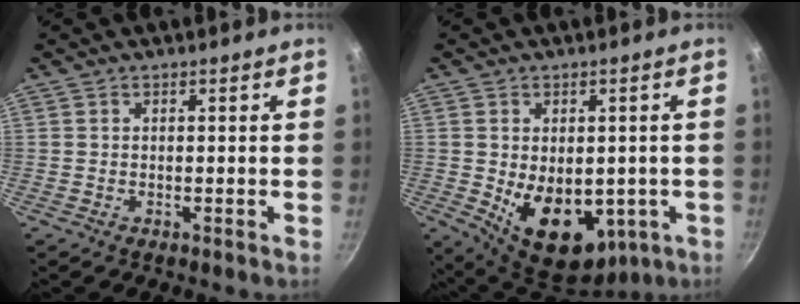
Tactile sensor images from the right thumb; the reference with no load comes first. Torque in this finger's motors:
{"motor_torque": [-0.54, 1.11, 0.71, 0.65, 0.13]}